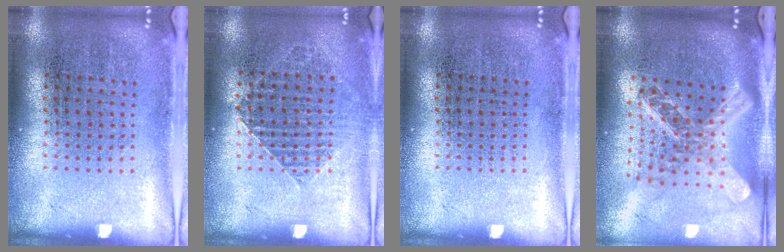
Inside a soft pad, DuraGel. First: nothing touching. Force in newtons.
{"total": 1.0, "press": 1.0, "slide": 0.2}
{"total": 0.0}
{"total": 2.5, "press": 1.9, "slide": 1.5}